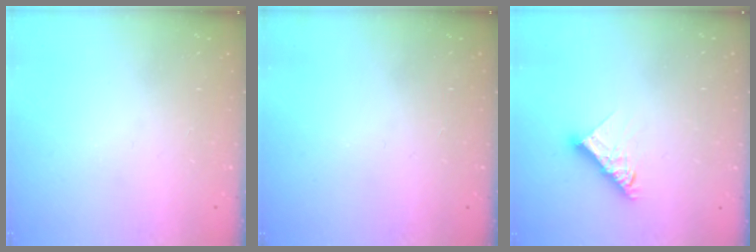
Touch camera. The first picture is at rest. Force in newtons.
{"total": 0.0}
{"total": 9.8, "press": 9.8, "slide": 0.8}